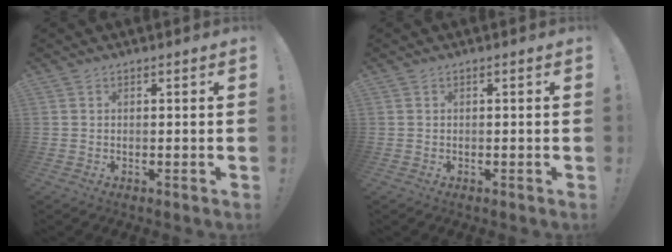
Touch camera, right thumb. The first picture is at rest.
{"total": 0.0}